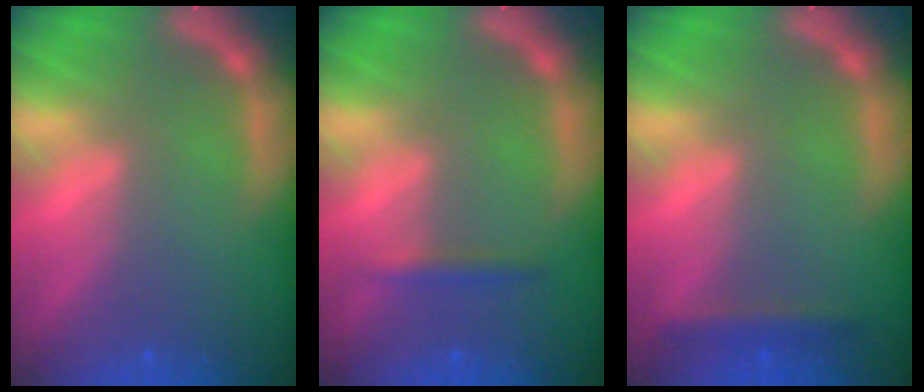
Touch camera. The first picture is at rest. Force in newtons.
{"total": 1.4}
{"total": 1.9}